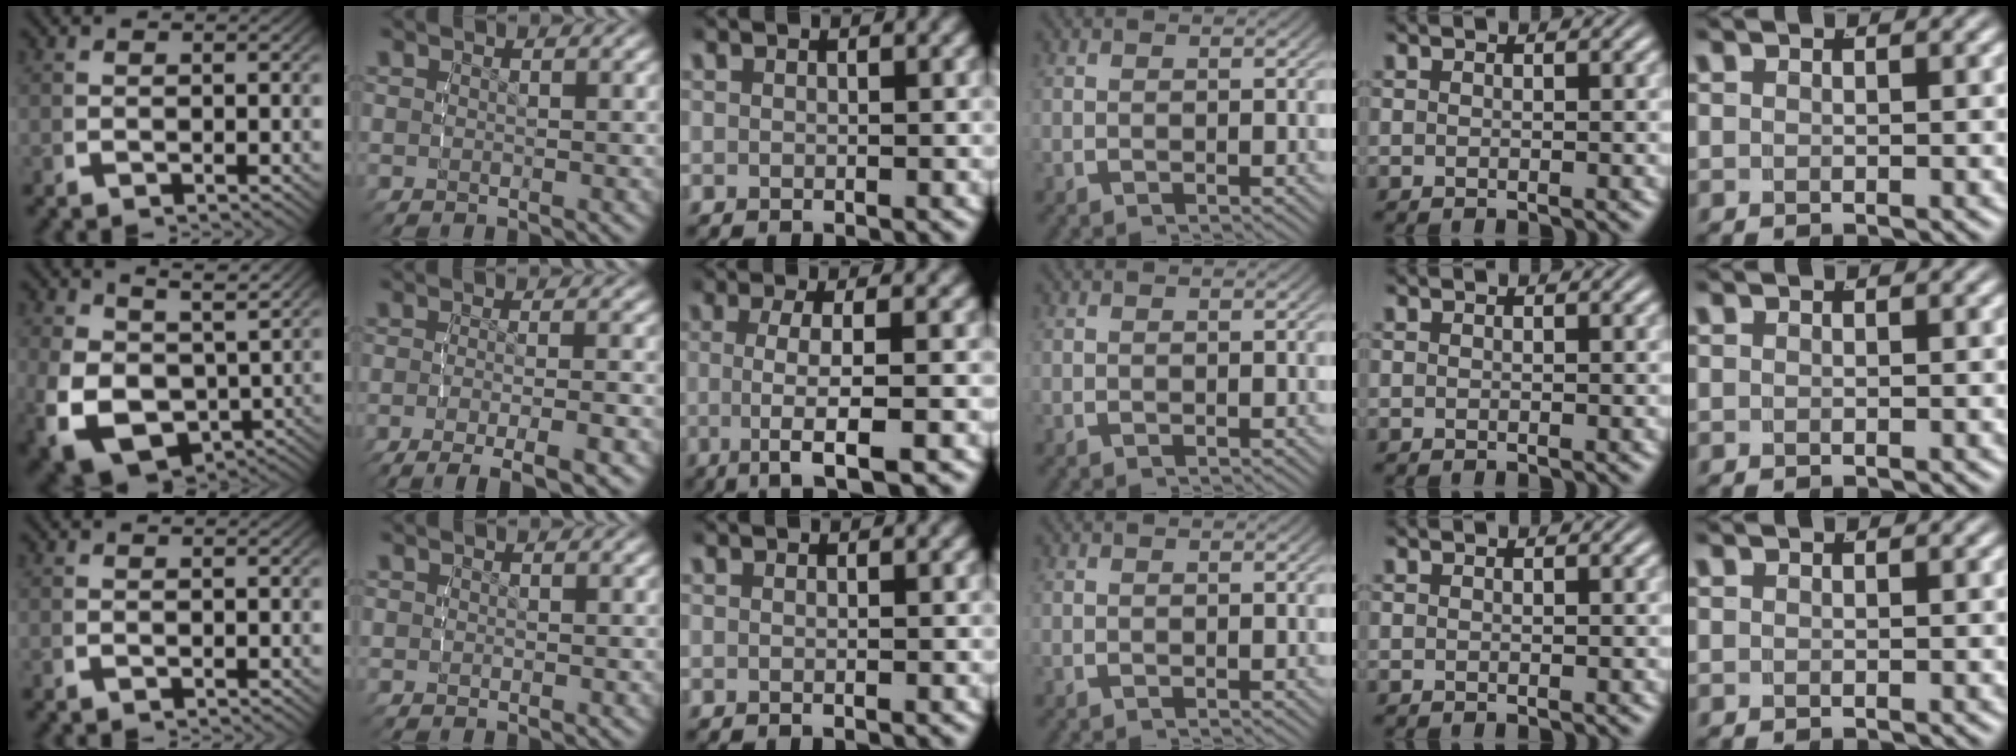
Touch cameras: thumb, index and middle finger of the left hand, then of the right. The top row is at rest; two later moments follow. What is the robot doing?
{"motion": "lift_and_place", "object": "cloth"}